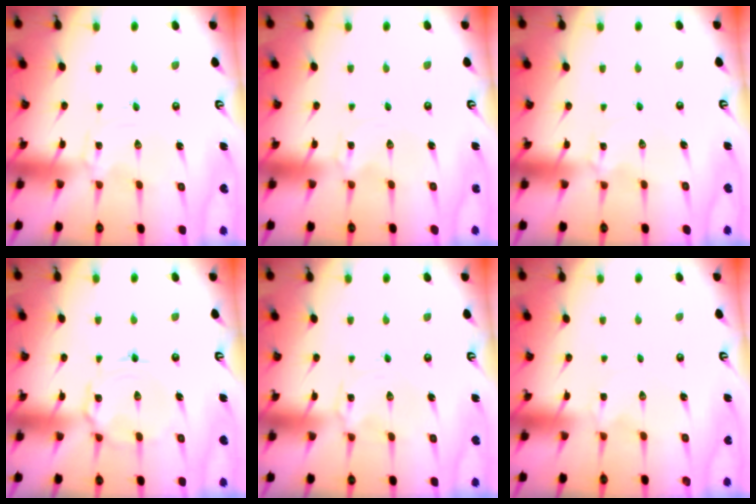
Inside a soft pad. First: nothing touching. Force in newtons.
{"total": 0.0}
{"total": 1.9, "press": 1.9, "slide": 0.2}
{"total": 6.4, "press": 6.4, "slide": 0.3}
{"total": 1.3, "press": 1.2, "slide": 0.2}
{"total": 0.0}